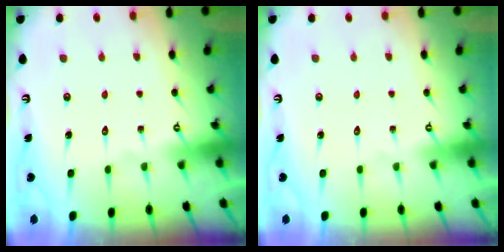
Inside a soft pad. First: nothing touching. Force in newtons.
{"total": 0.0}